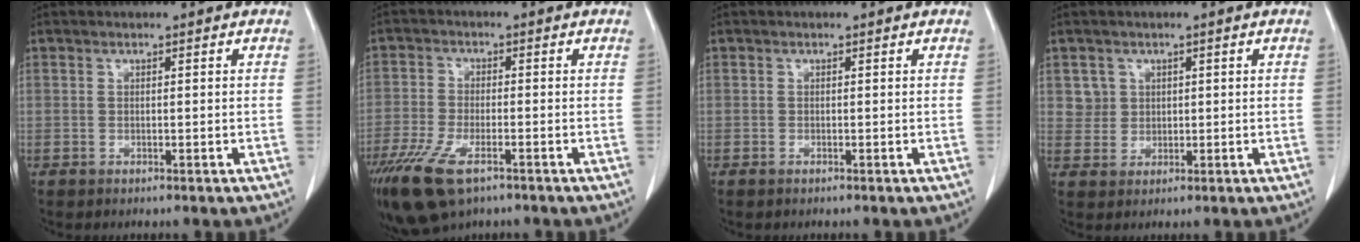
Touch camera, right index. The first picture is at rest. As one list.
[{"total": 10.2, "force": [-6.5, 3.7, 7.0], "torque": [-0.134, -0.021, -0.113]}, {"total": 0.0}, {"total": 3.1, "force": [1.3, 2.8, -0.1], "torque": [0.017, 0.002, 0.021]}]